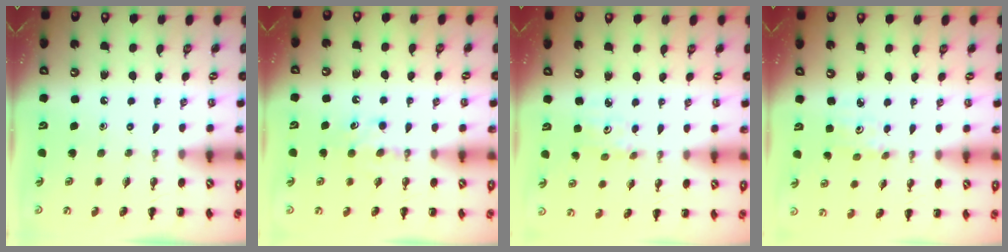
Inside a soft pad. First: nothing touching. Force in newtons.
{"total": 5.1, "press": 4.9, "slide": 1.6}
{"total": 2.4, "press": 2.3, "slide": 0.8}
{"total": 2.4, "press": 2.3, "slide": 0.8}